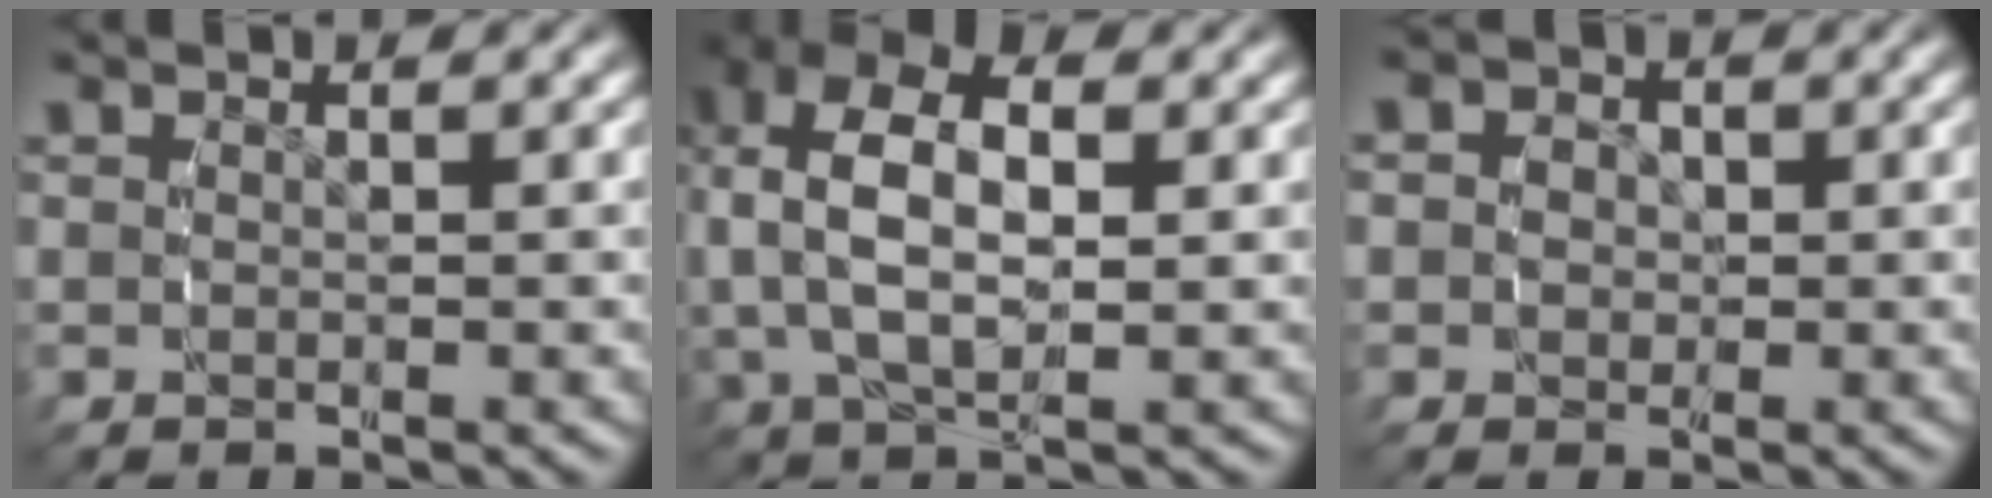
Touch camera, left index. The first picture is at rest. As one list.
[{"total": 8.2, "force": [1.6, 5.1, 6.2], "torque": [-0.138, -0.009, 0.028]}, {"total": 3.2, "force": [0.1, 3.0, 1.0], "torque": [-0.026, -0.008, -0.001]}]